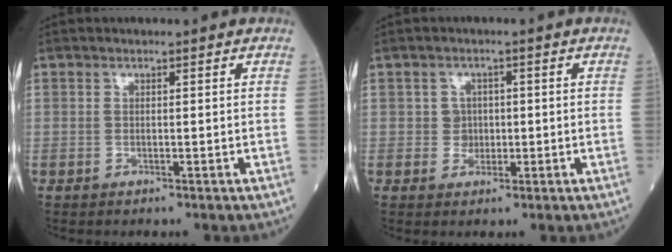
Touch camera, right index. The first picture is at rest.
{"total": 2.1, "force": [0.1, 2.1, 0.3], "torque": [0.000, 0.007, 0.002]}